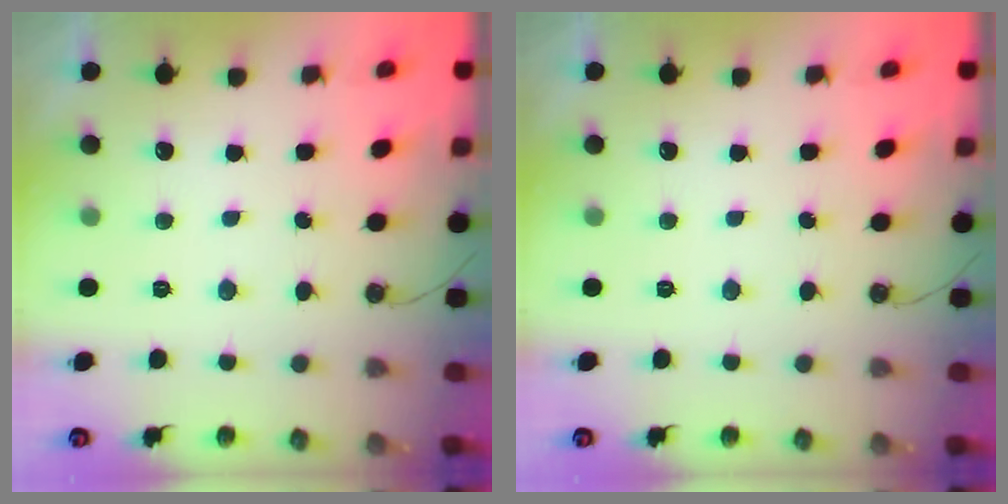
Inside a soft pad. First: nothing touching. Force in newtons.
{"total": 0.0}